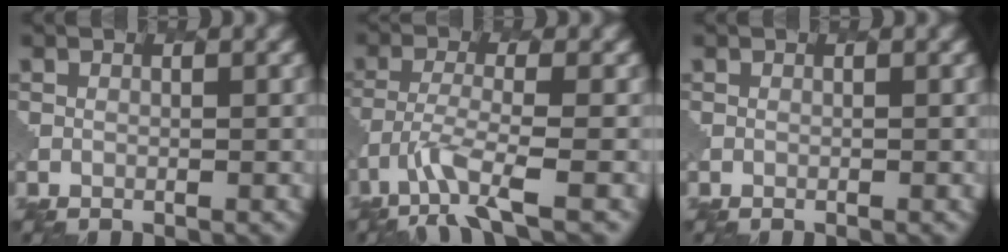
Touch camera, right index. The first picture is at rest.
{"total": 4.5, "force": [-2.7, 0.8, 3.5], "torque": [-0.073, -0.011, -0.058]}
{"total": 0.0}